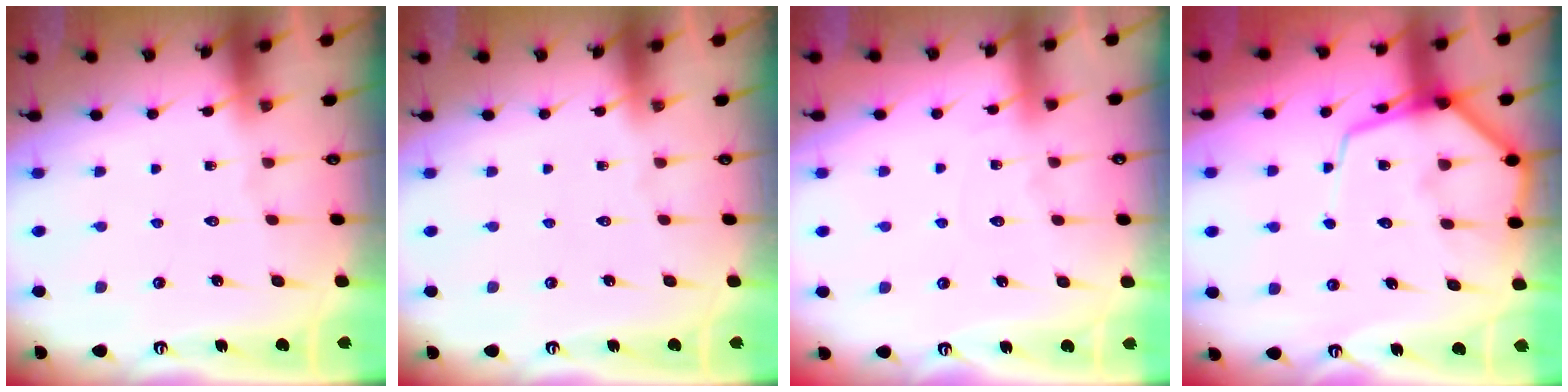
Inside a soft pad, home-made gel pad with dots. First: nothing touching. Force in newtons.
{"total": 0.0}
{"total": 5.4, "press": 5.3, "slide": 0.7}
{"total": 10.7, "press": 10.6, "slide": 1.2}